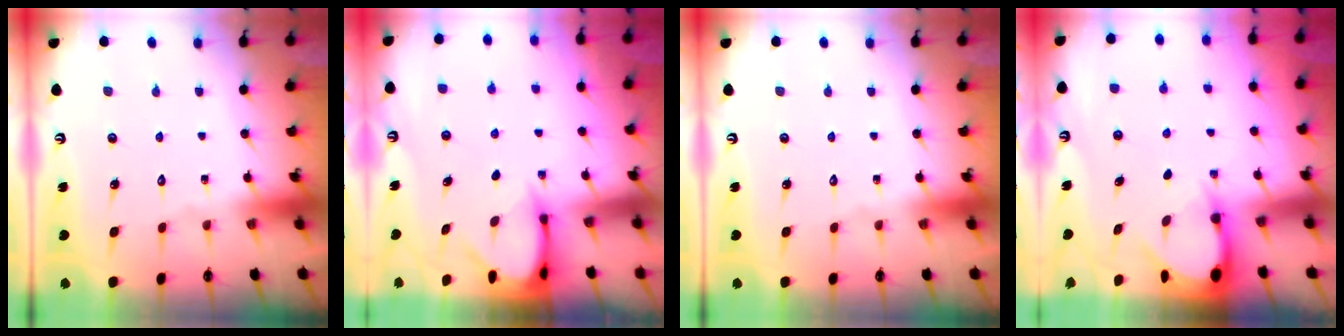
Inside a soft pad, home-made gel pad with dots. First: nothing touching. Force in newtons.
{"total": 3.8, "press": 3.8, "slide": 0.2}
{"total": 0.0}
{"total": 3.3, "press": 3.3, "slide": 0.3}